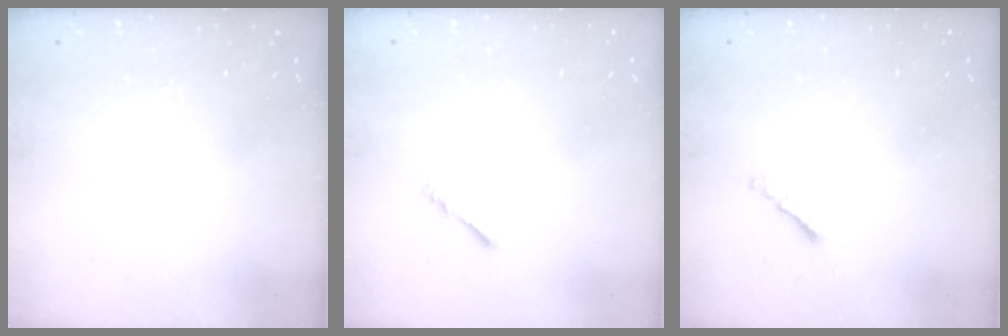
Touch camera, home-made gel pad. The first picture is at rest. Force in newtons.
{"total": 1.9, "press": 1.9, "slide": 0.4}
{"total": 1.3, "press": 1.2, "slide": 0.5}